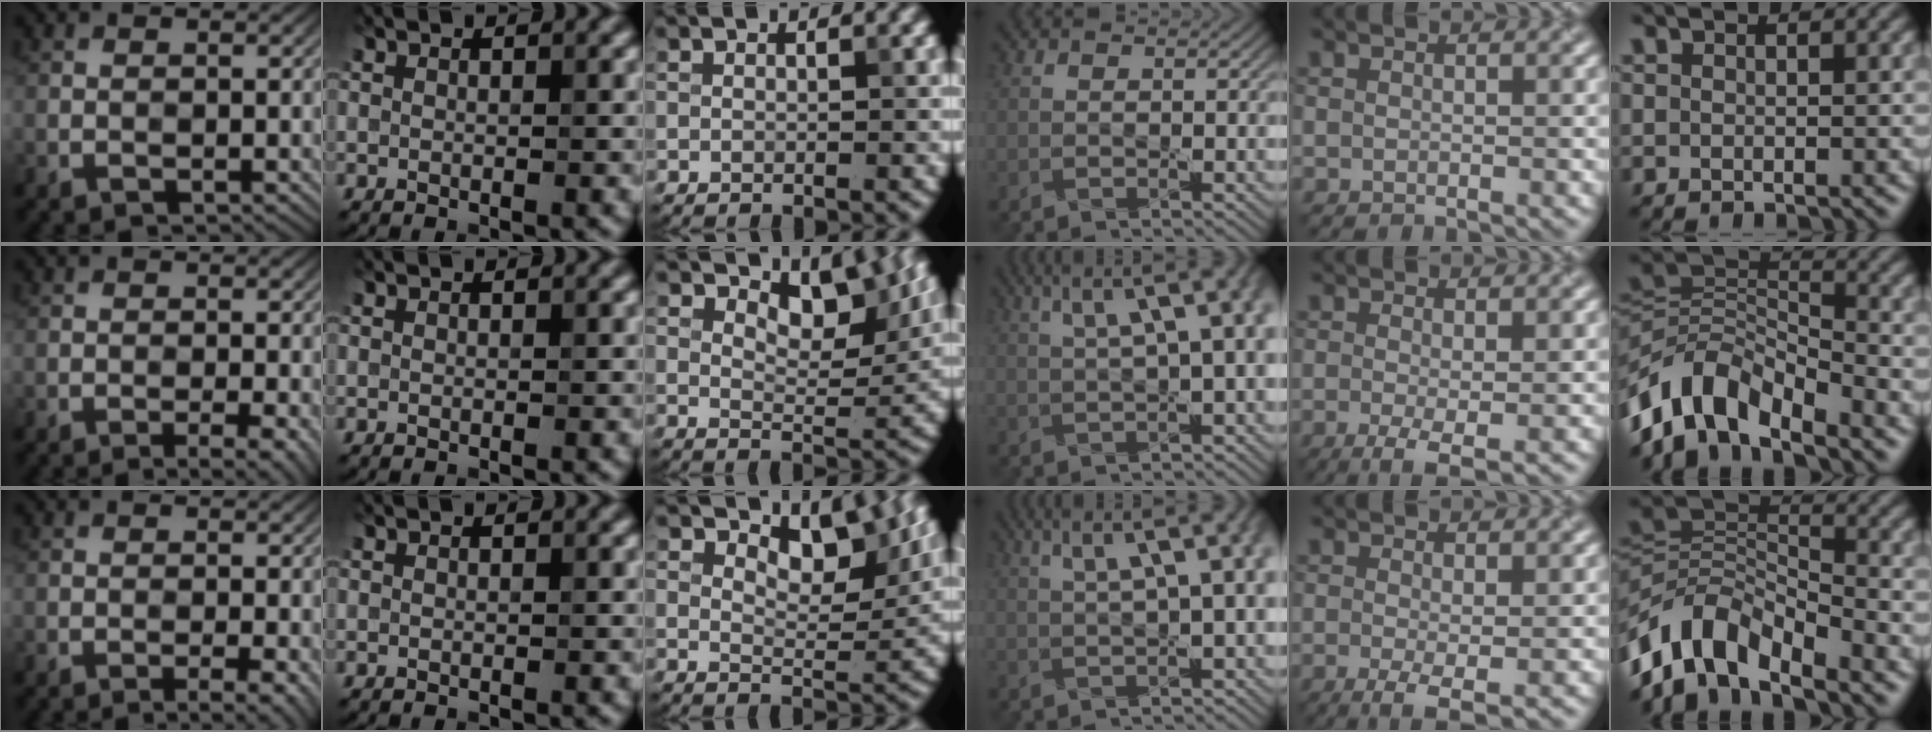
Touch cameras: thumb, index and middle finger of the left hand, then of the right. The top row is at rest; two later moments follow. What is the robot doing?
{"motion": "pour", "object": "sugar"}